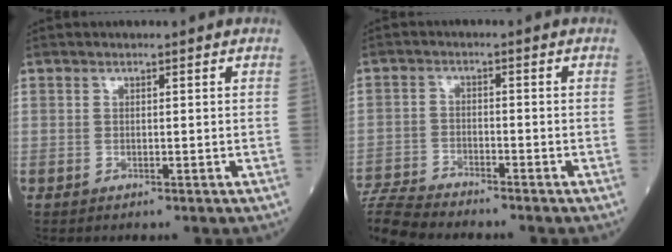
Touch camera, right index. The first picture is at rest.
{"total": 8.5, "force": [-8.3, -0.2, 1.8], "torque": [-0.038, -0.008, -0.155]}